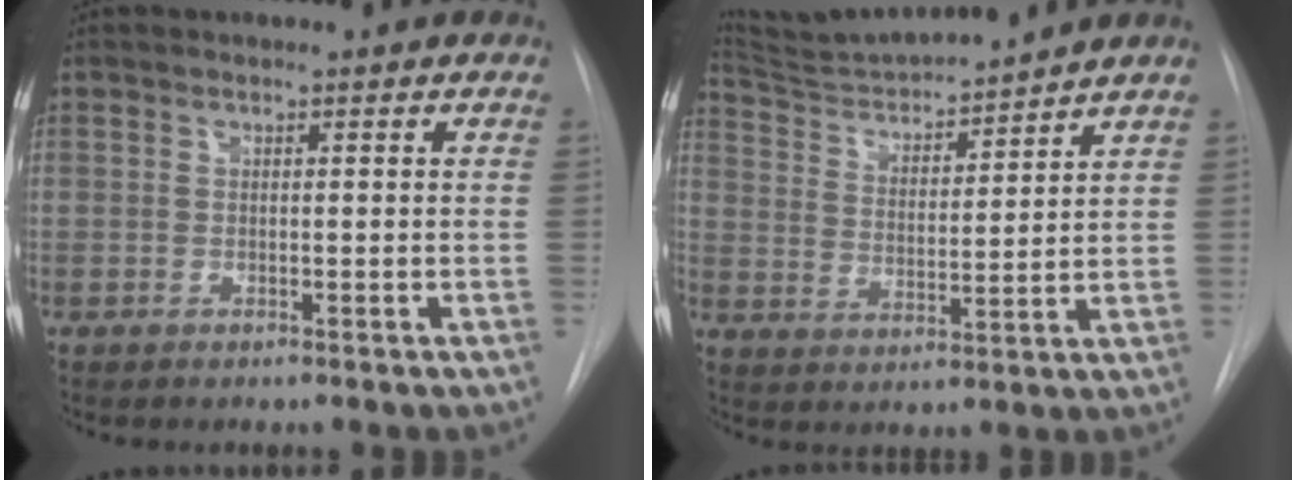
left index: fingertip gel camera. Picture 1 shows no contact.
{"total": 12.1, "force": [11.5, -0.7, 3.5], "torque": [-0.068, 0.005, 0.202]}